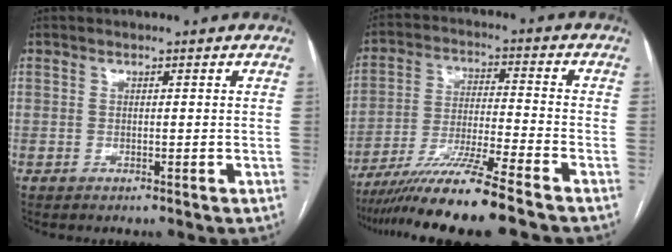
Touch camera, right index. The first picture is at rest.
{"total": 12.7, "force": [-10.2, -1.6, 7.3], "torque": [-0.123, -0.031, -0.179]}